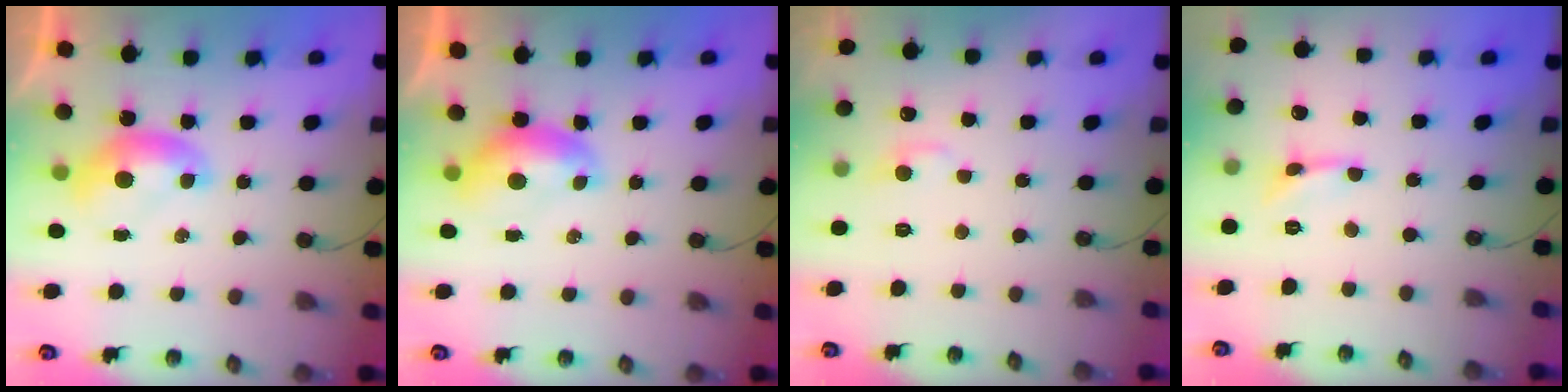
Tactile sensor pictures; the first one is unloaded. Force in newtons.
{"total": 0.8, "press": 0.6, "slide": 0.4}
{"total": 1.6, "press": 1.4, "slide": 0.7}
{"total": 0.7, "press": 0.6, "slide": 0.2}